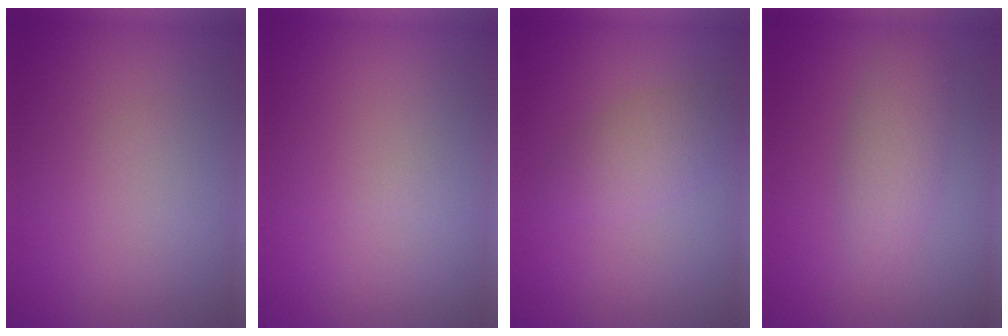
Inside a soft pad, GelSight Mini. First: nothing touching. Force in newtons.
{"total": 0.0}
{"total": 2.4, "press": 2.4, "slide": 0.1}
{"total": 2.7, "press": 2.7, "slide": 0.0}